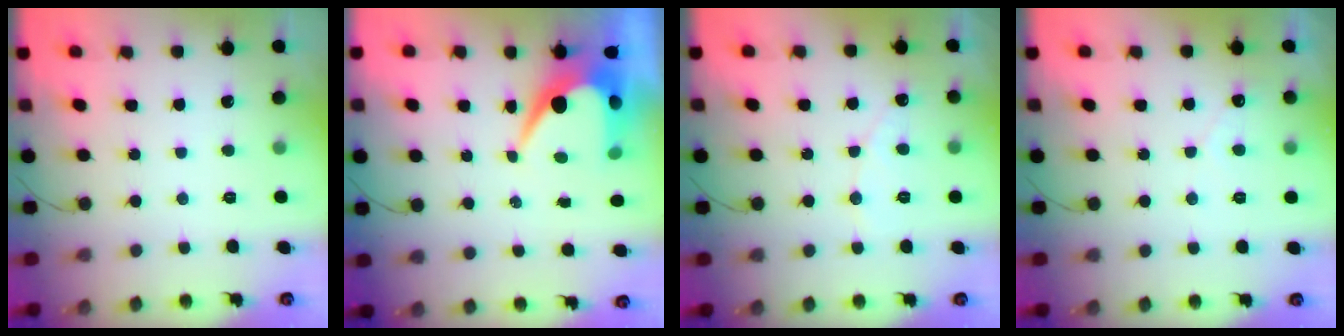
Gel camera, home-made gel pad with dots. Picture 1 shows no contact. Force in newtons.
{"total": 8.9, "press": 8.9, "slide": 0.5}
{"total": 4.9, "press": 4.8, "slide": 0.4}
{"total": 2.2, "press": 2.2, "slide": 0.1}